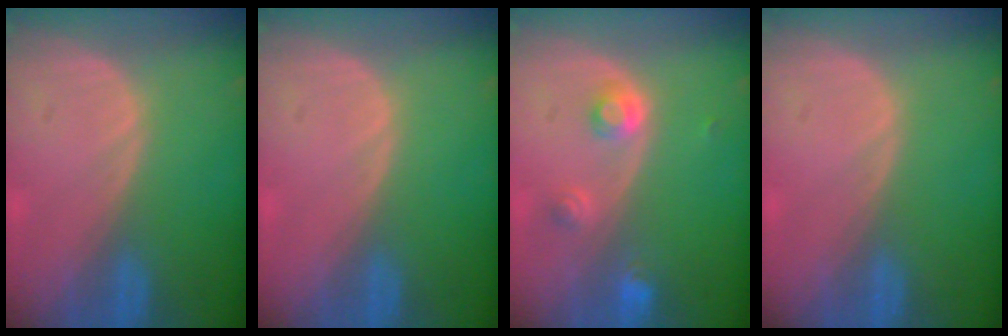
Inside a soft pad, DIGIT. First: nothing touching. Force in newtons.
{"total": 0.0}
{"total": 3.3, "press": 3.2, "slide": 0.8}
{"total": 0.0}